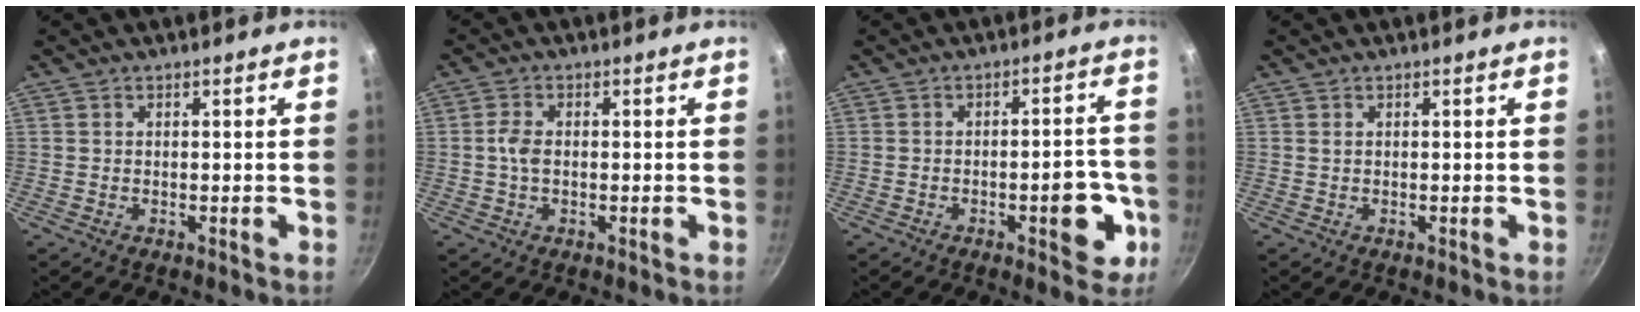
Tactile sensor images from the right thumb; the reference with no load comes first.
{"total": 2.9, "force": [-0.2, 1.7, 2.4], "torque": [-0.053, 0.007, -0.008]}
{"total": 9.5, "force": [-3.2, 4.0, 8.0], "torque": [-0.069, 0.024, -0.039]}
{"total": 0.0}